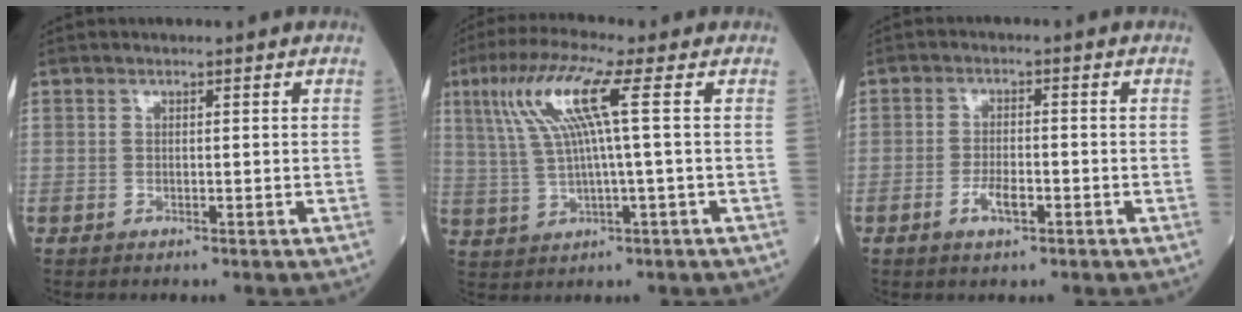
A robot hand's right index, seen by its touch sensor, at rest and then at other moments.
{"total": 9.4, "force": [2.8, -0.3, 9.0], "torque": [-0.192, 0.022, 0.057]}
{"total": 3.4, "force": [-1.7, 1.1, 2.8], "torque": [-0.055, 0.002, -0.032]}